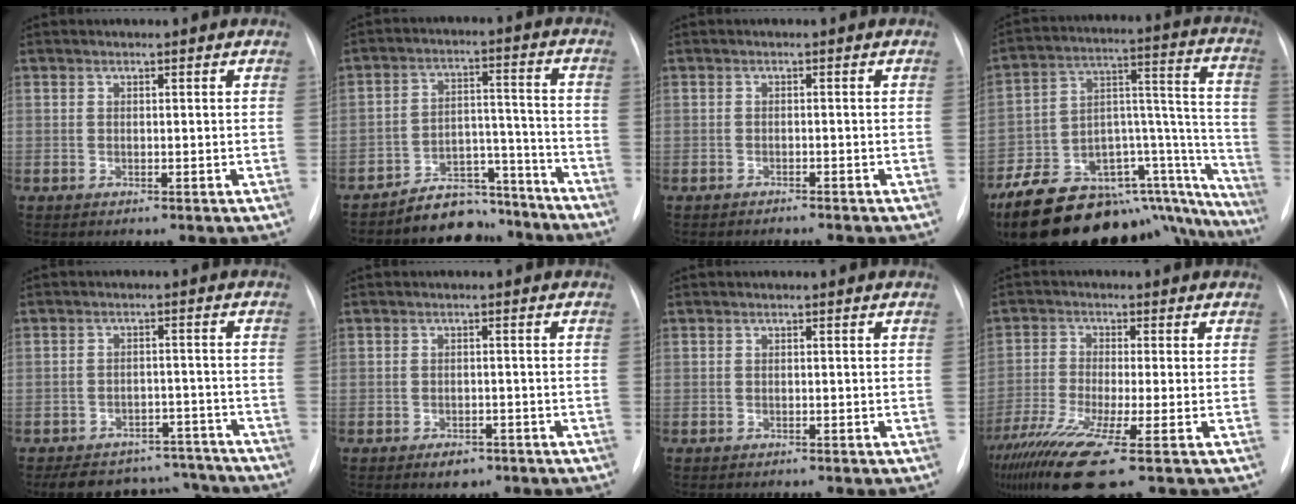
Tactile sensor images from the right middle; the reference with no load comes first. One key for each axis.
{"total": 10.5, "fx": -9.7, "fy": 4.0, "fz": 1.2, "tx": 0.001, "ty": 0.063, "tz": -0.156}
{"total": 2.4, "fx": -2.4, "fy": 0.3, "fz": 0.5, "tx": -0.003, "ty": -0.004, "tz": -0.029}
{"total": 28.1, "fx": -23.3, "fy": 9.9, "fz": 12.1, "tx": -0.100, "ty": 0.059, "tz": -0.328}
{"total": 13.1, "fx": -11.8, "fy": 5.1, "fz": 2.3, "tx": -0.023, "ty": 0.030, "tz": -0.149}
{"total": 2.9, "fx": -2.0, "fy": 1.6, "fz": 1.3, "tx": -0.019, "ty": 0.002, "tz": -0.021}
{"total": 1.5, "fx": -1.4, "fy": 0.4, "fz": 0.6, "tx": -0.010, "ty": -0.003, "tz": -0.016}
{"total": 12.9, "fx": -8.4, "fy": 0.5, "fz": 9.8, "tx": -0.201, "ty": -0.040, "tz": -0.153}